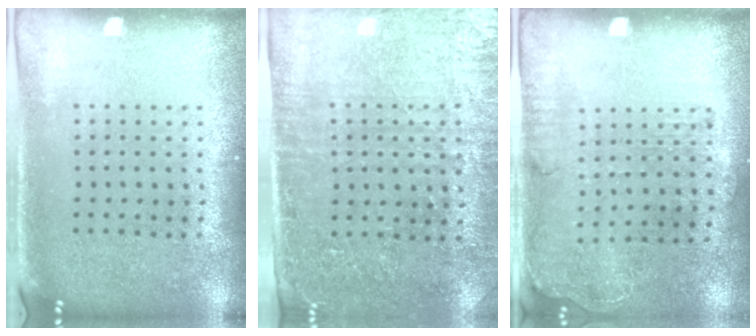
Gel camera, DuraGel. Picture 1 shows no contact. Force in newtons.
{"total": 3.0, "press": 2.7, "slide": 1.3}
{"total": 1.3, "press": 1.2, "slide": 0.6}